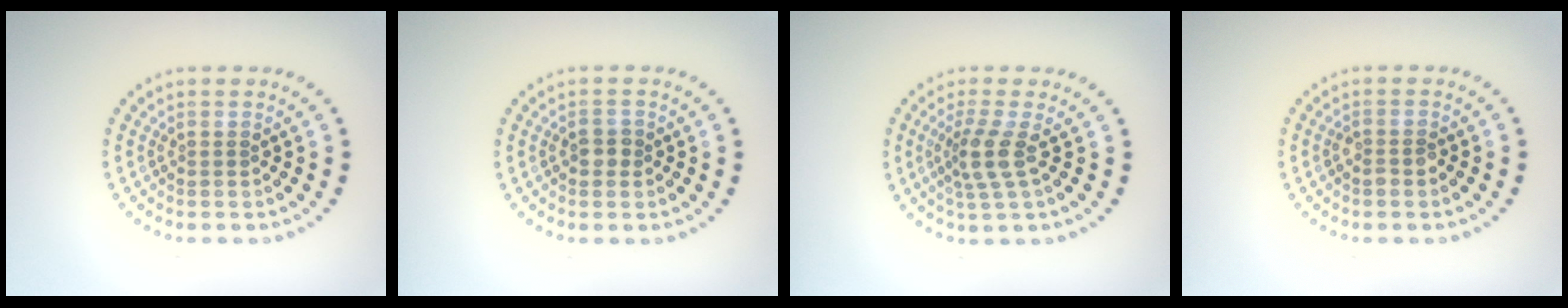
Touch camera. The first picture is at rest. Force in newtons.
{"total": 1.4, "press": 1.3, "slide": 0.3}
{"total": 2.6, "press": 1.9, "slide": 1.7}
{"total": 1.1, "press": 1.1, "slide": 0.4}